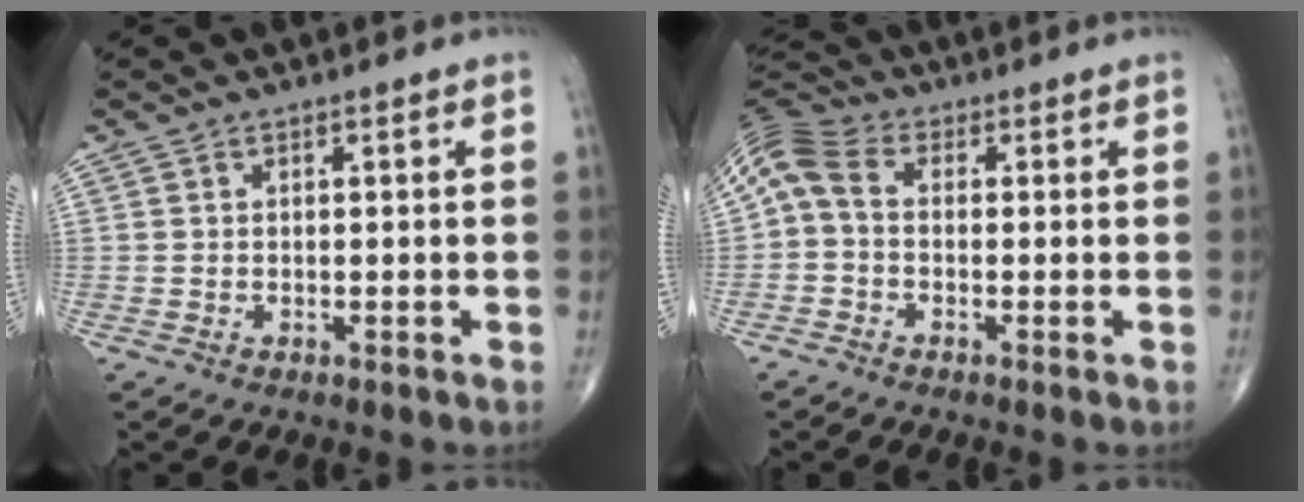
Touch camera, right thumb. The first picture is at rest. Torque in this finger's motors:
{"motor_torque": [0.40, 0.12, 0.95, -0.04, 0.15]}